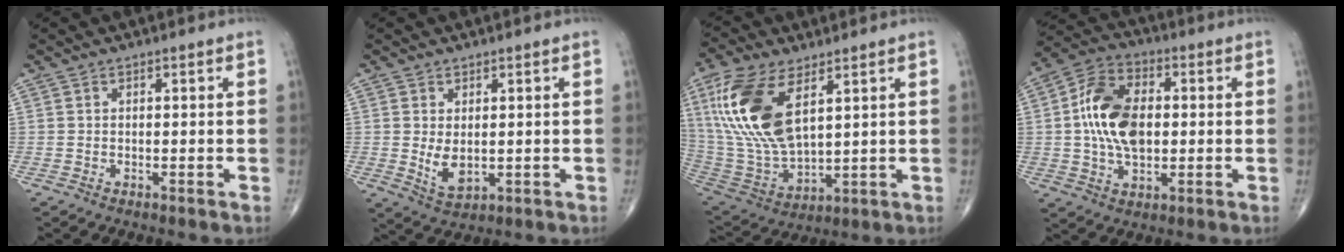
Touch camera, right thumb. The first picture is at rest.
{"total": 4.7, "force": [0.1, 2.7, 3.8], "torque": [-0.063, -0.012, 0.015]}
{"total": 19.6, "force": [7.3, 9.3, 15.5], "torque": [-0.323, -0.025, 0.149]}
{"total": 14.0, "force": [0.6, 8.6, 11.1], "torque": [-0.192, 0.019, 0.007]}